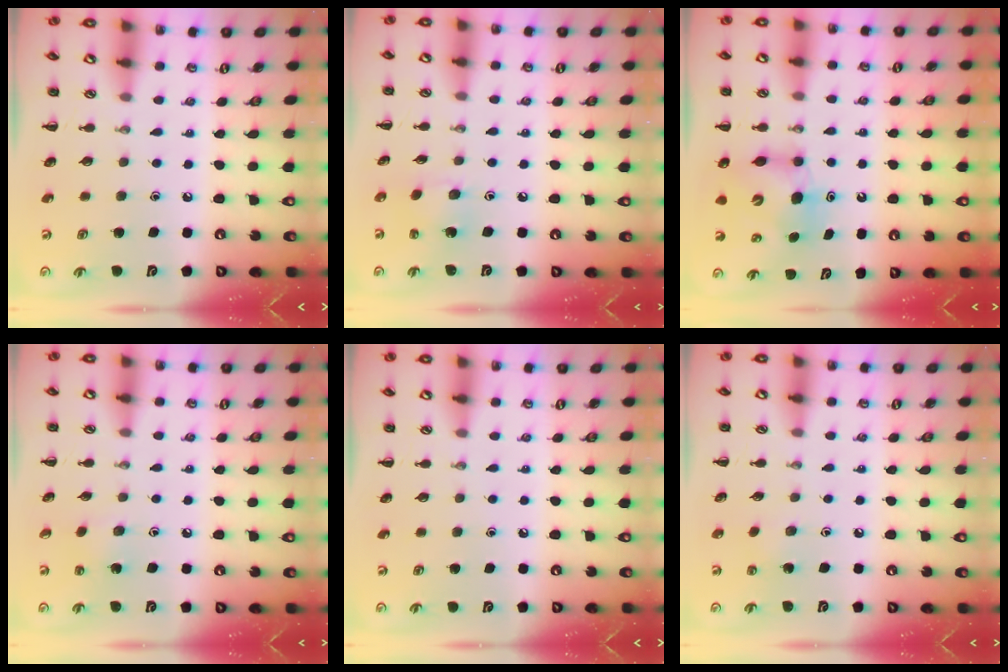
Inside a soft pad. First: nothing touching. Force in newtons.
{"total": 3.9, "press": 3.7, "slide": 1.1}
{"total": 6.5, "press": 6.4, "slide": 1.1}
{"total": 6.5, "press": 6.3, "slide": 1.4}
{"total": 0.0}
{"total": 3.8, "press": 3.7, "slide": 1.0}